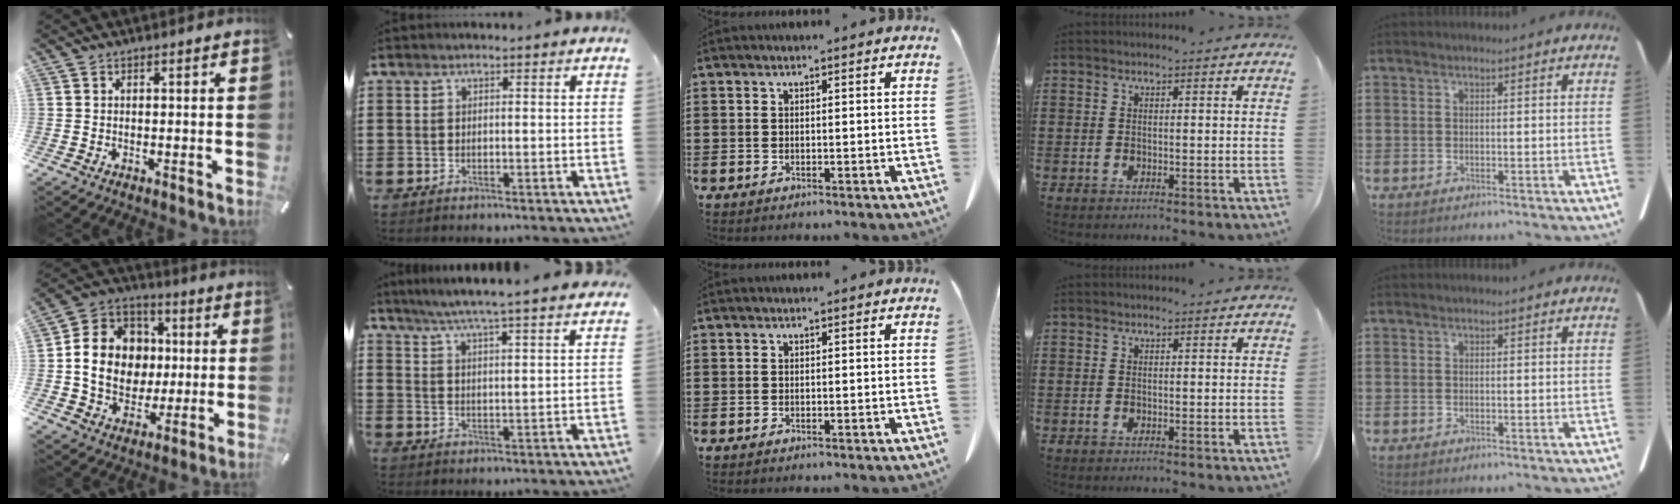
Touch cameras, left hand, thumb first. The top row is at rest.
{"thumb": {"total": 14.8, "force": [-0.2, 13.3, 6.5], "torque": [-0.135, 0.019, 0.007]}, "index": {"total": 5.5, "force": [5.0, -1.0, 2.1], "torque": [-0.058, -0.031, 0.085]}}